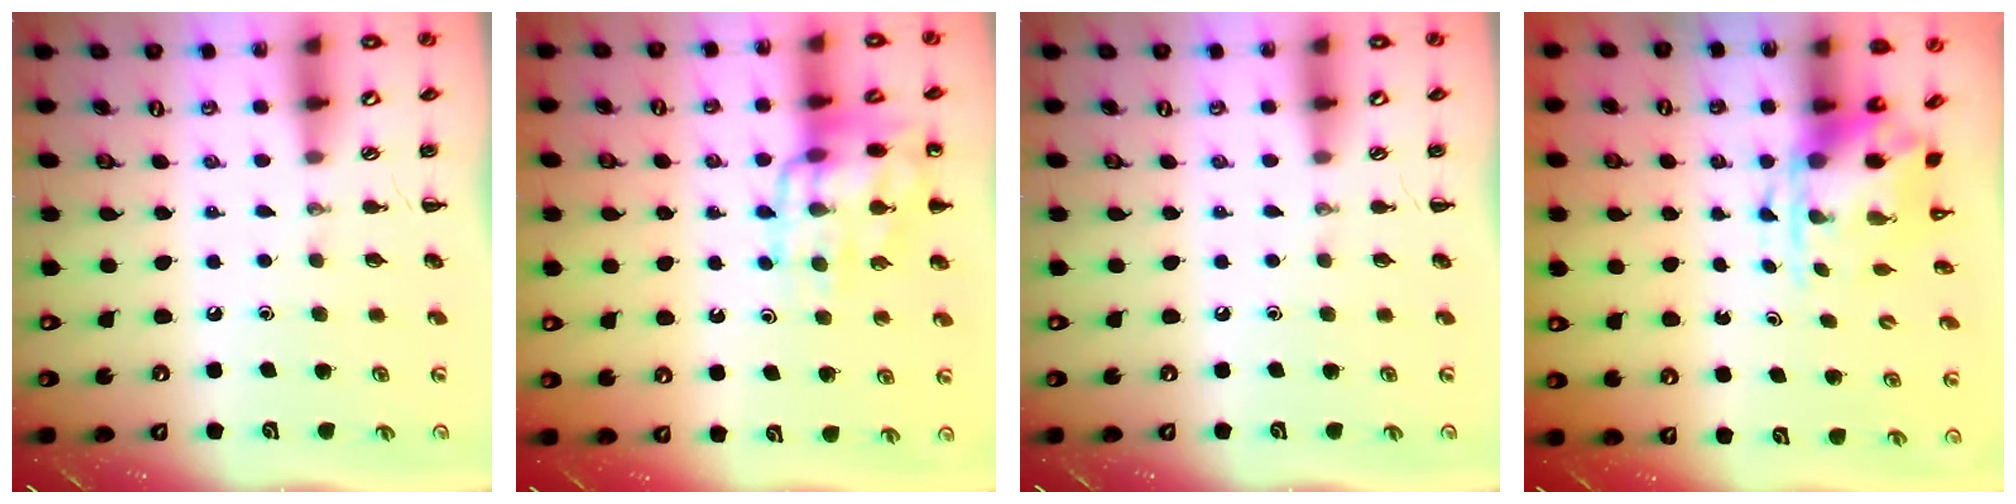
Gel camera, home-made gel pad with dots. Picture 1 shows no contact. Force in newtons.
{"total": 14.7, "press": 14.5, "slide": 2.3}
{"total": 0.0}
{"total": 3.7, "press": 3.6, "slide": 0.9}